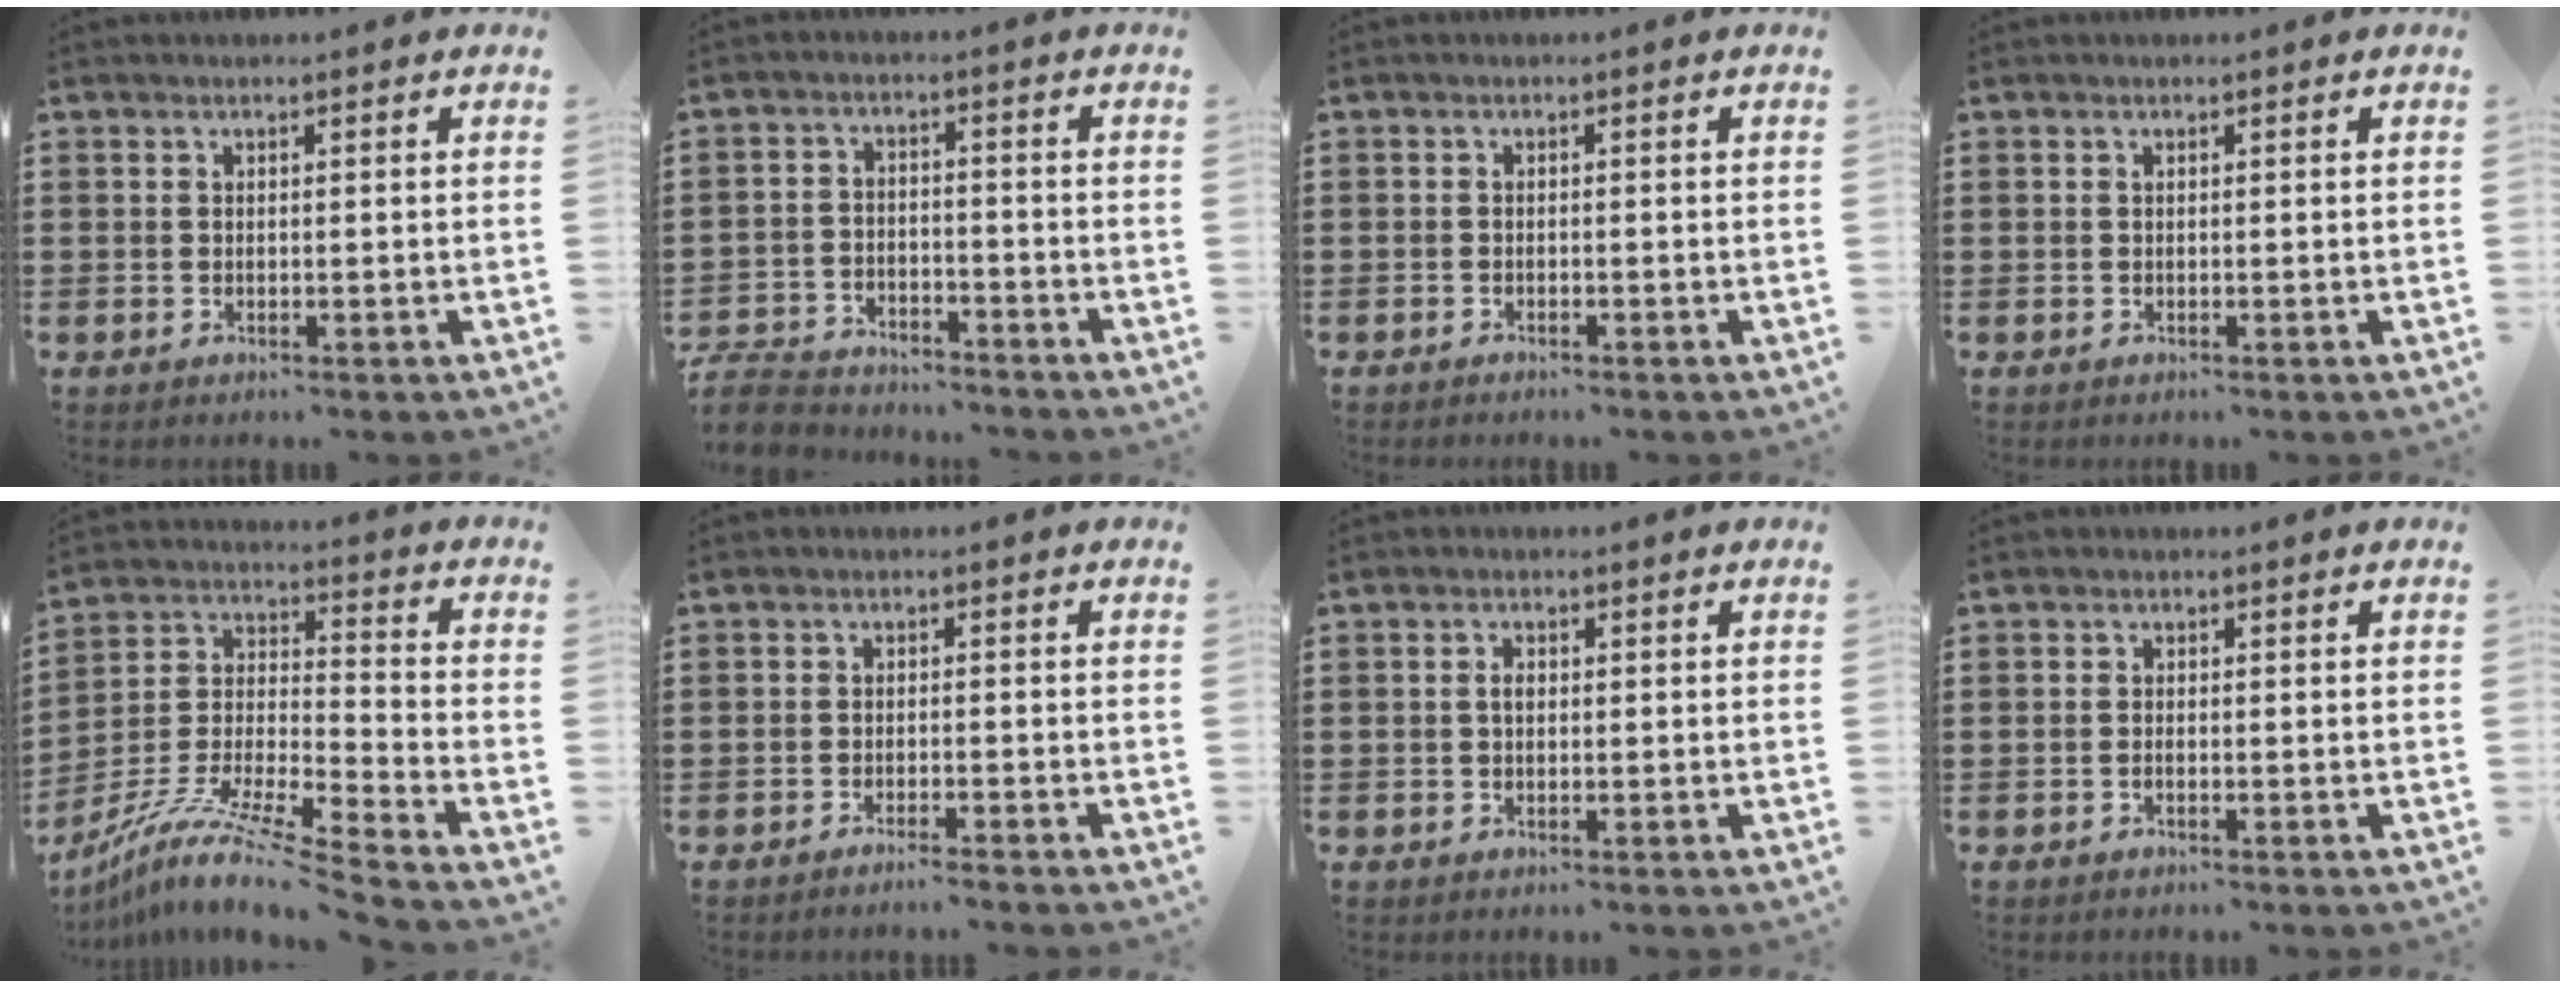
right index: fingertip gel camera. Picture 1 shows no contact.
{"total": 5.9, "force": [-5.8, 0.9, 0.7], "torque": [-0.036, -0.001, -0.122]}
{"total": 0.9, "force": [-0.9, 0.0, 0.0], "torque": [-0.001, -0.001, -0.019]}
{"total": 0.0}
{"total": 10.6, "force": [-9.2, -0.2, 5.2], "torque": [-0.110, -0.004, -0.188]}
{"total": 1.9, "force": [-1.8, -0.4, 0.4], "torque": [-0.006, 0.000, -0.035]}
{"total": 1.4, "force": [0.1, 0.8, 1.1], "torque": [-0.024, 0.005, 0.000]}
{"total": 0.6, "force": [-0.4, 0.0, 0.4], "torque": [-0.010, -0.005, -0.006]}